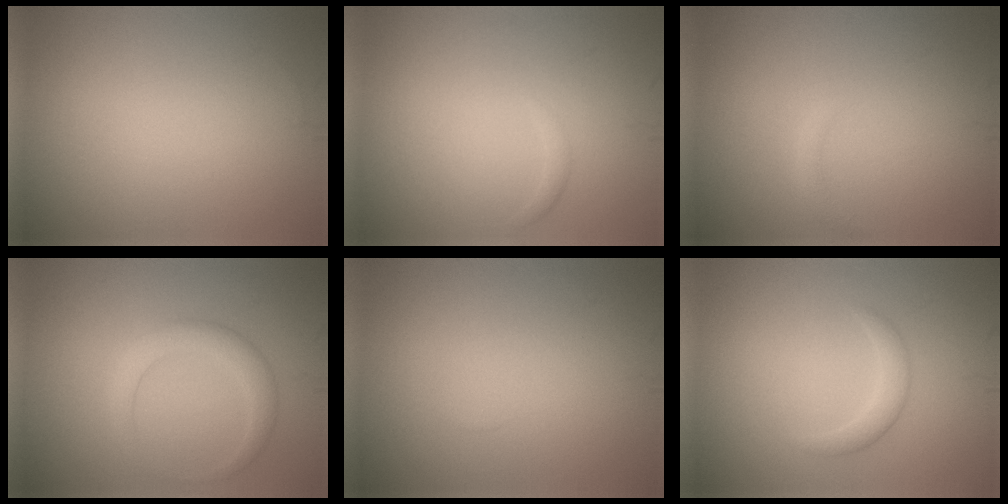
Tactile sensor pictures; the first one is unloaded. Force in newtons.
{"total": 0.5, "press": 0.5, "slide": 0.0}
{"total": 0.8, "press": 0.8, "slide": 0.0}
{"total": 2.8, "press": 2.8, "slide": 0.0}
{"total": 0.0}
{"total": 1.6, "press": 1.6, "slide": 0.2}